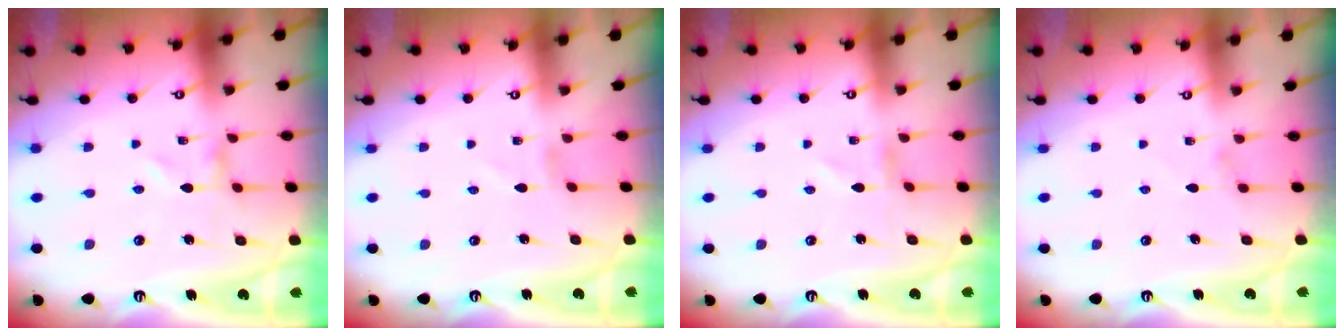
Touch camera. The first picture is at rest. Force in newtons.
{"total": 0.8, "press": 0.8, "slide": 0.1}
{"total": 0.0}
{"total": 0.8, "press": 0.8, "slide": 0.3}